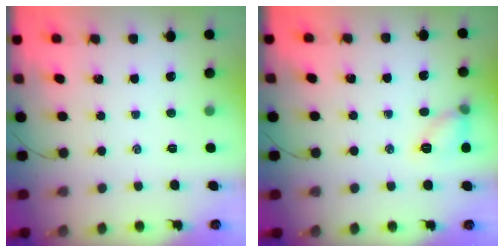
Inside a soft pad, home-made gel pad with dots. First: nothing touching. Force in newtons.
{"total": 8.3, "press": 8.3, "slide": 0.3}